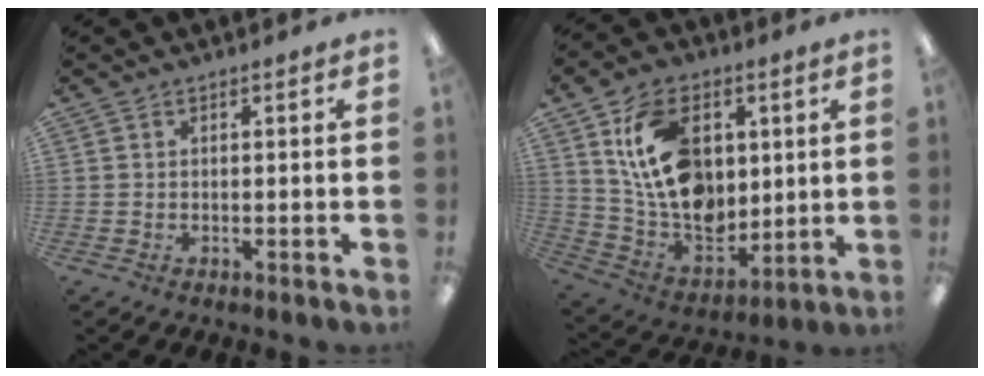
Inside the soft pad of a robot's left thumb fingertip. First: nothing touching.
{"total": 18.3, "force": [5.8, 12.9, 11.6], "torque": [-0.223, -0.006, 0.110]}